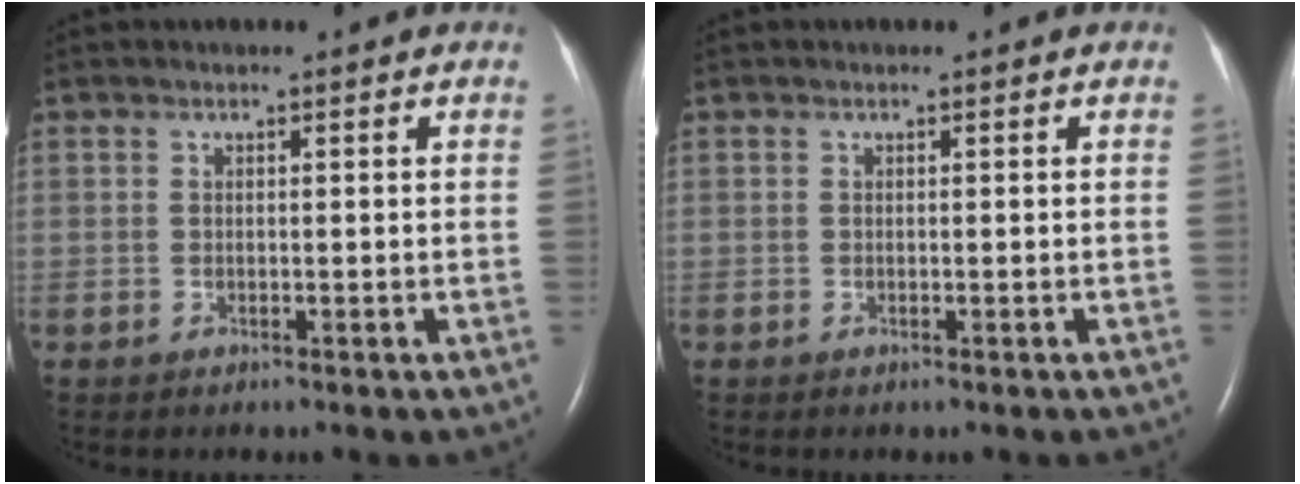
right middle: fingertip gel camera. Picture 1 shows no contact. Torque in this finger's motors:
{"motor_torque": [0.10, -0.11, 0.12, 0.03]}